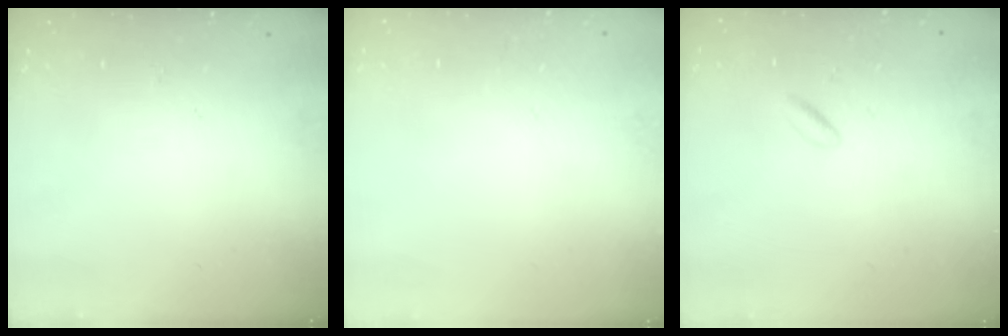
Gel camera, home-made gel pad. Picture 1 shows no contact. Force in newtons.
{"total": 2.2, "press": 2.2, "slide": 0.1}
{"total": 0.9, "press": 0.6, "slide": 0.7}